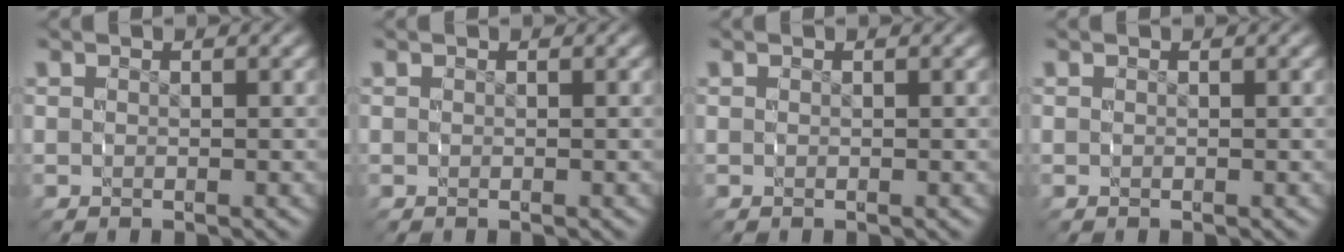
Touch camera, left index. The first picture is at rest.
{"total": 0.0}
{"total": 0.0}
{"total": 0.0}